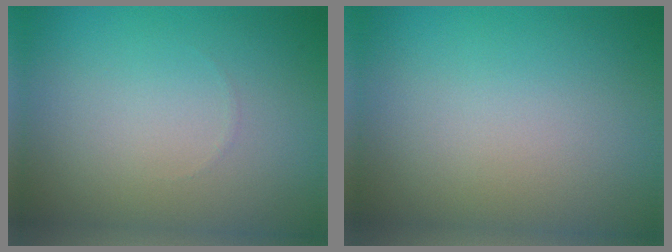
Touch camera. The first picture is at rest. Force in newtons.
{"total": 0.0}